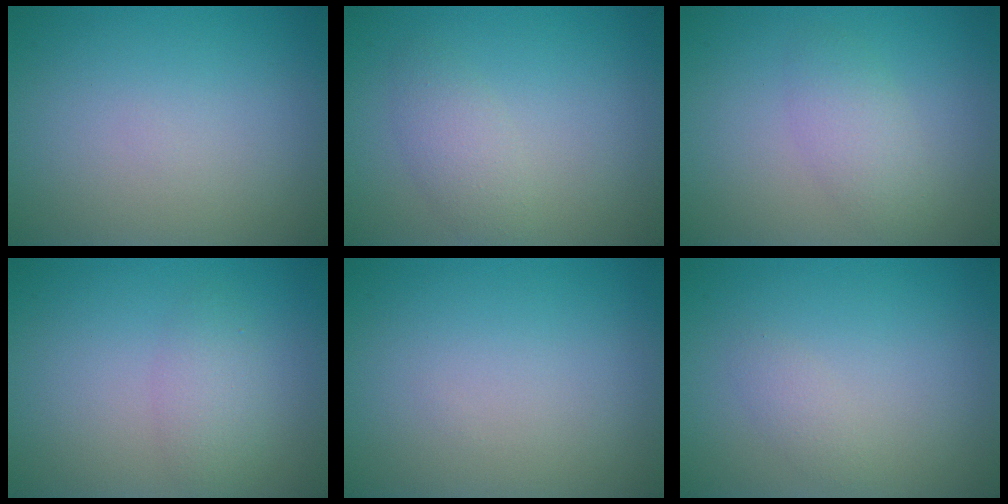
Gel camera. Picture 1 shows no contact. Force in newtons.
{"total": 2.1, "press": 2.1, "slide": 0.1}
{"total": 2.5, "press": 2.5, "slide": 0.0}
{"total": 2.2, "press": 2.2, "slide": 0.1}
{"total": 0.0}
{"total": 1.0, "press": 1.0, "slide": 0.0}